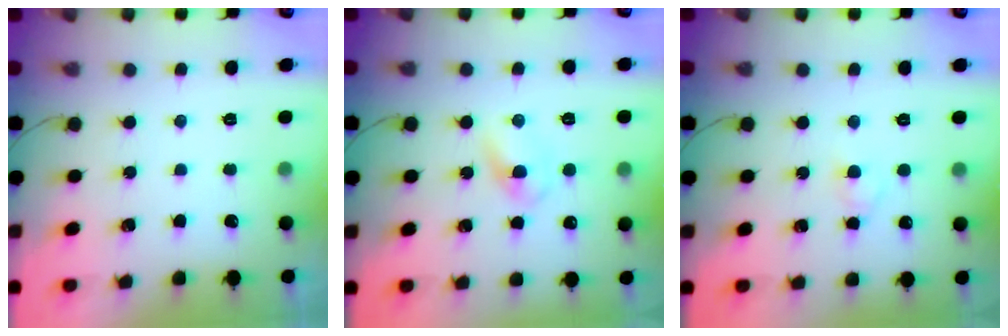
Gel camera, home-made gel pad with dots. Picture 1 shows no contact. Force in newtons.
{"total": 2.7, "press": 2.5, "slide": 1.1}
{"total": 2.6, "press": 2.4, "slide": 1.1}